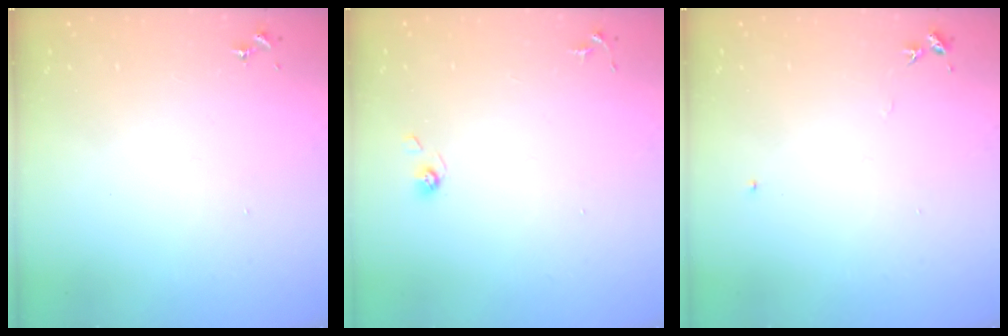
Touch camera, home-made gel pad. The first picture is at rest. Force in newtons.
{"total": 4.3, "press": 3.8, "slide": 2.0}
{"total": 4.7, "press": 4.7, "slide": 0.5}